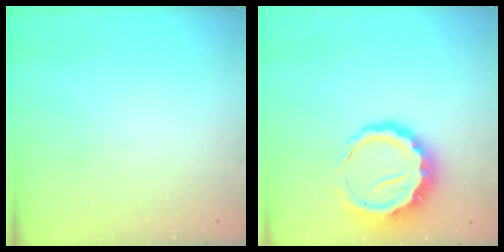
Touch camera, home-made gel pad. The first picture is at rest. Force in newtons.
{"total": 11.3, "press": 10.9, "slide": 2.9}